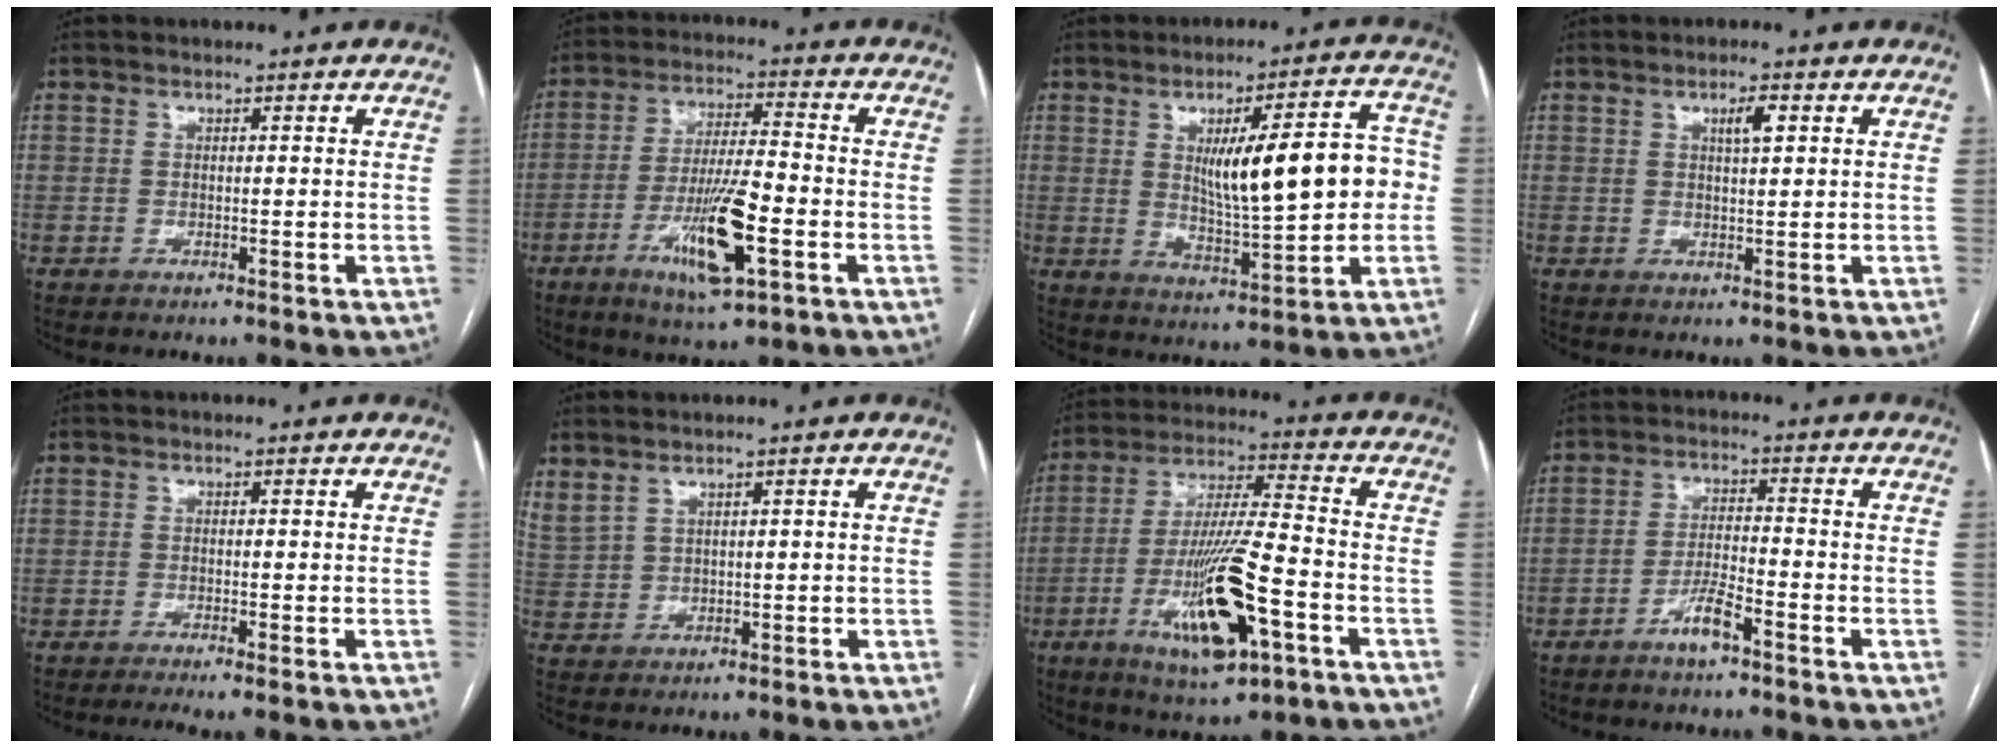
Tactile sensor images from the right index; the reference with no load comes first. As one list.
[{"total": 12.4, "force": [-4.6, 1.8, 11.3], "torque": [-0.214, -0.012, -0.078]}, {"total": 14.4, "force": [1.2, 3.2, 14.0], "torque": [-0.200, 0.024, 0.027]}, {"total": 2.8, "force": [1.1, 0.5, 2.5], "torque": [-0.043, 0.002, 0.019]}, {"total": 2.6, "force": [-1.9, -0.2, 1.8], "torque": [-0.027, -0.005, -0.032]}, {"total": 4.6, "force": [3.2, 2.1, 2.5], "torque": [-0.062, 0.007, 0.082]}, {"total": 16.1, "force": [-5.9, 1.9, 14.8], "torque": [-0.290, -0.018, -0.097]}, {"total": 4.5, "force": [-3.1, 0.6, 3.3], "torque": [-0.068, 0.003, -0.058]}]